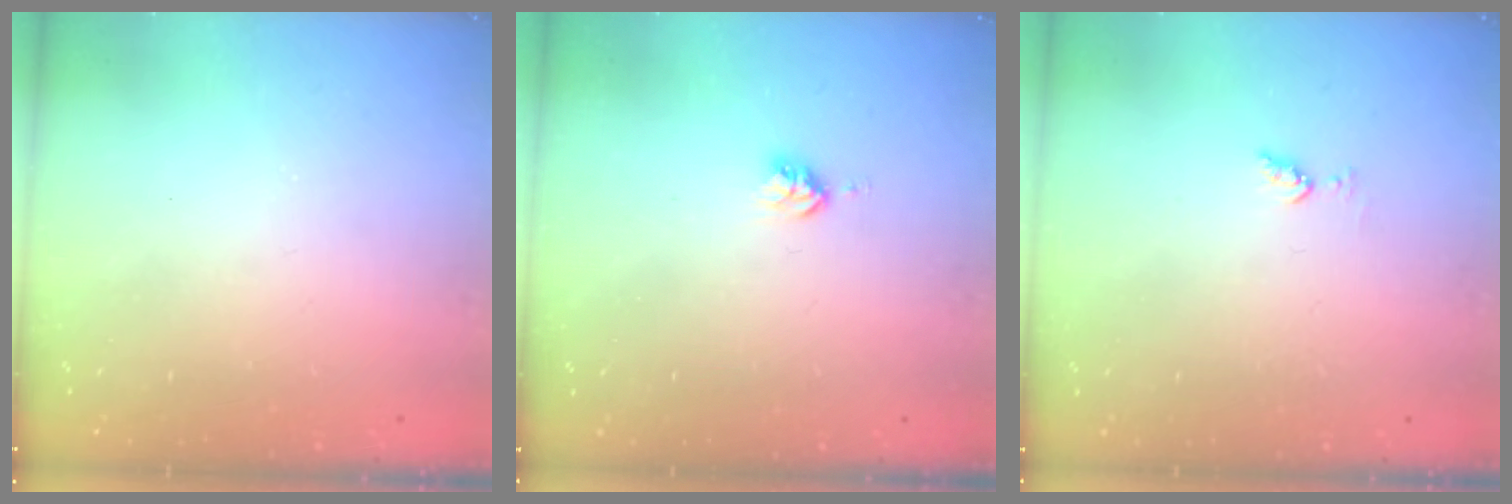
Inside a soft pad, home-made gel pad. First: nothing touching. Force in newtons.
{"total": 3.4, "press": 3.4, "slide": 0.5}
{"total": 4.3, "press": 4.3, "slide": 0.7}